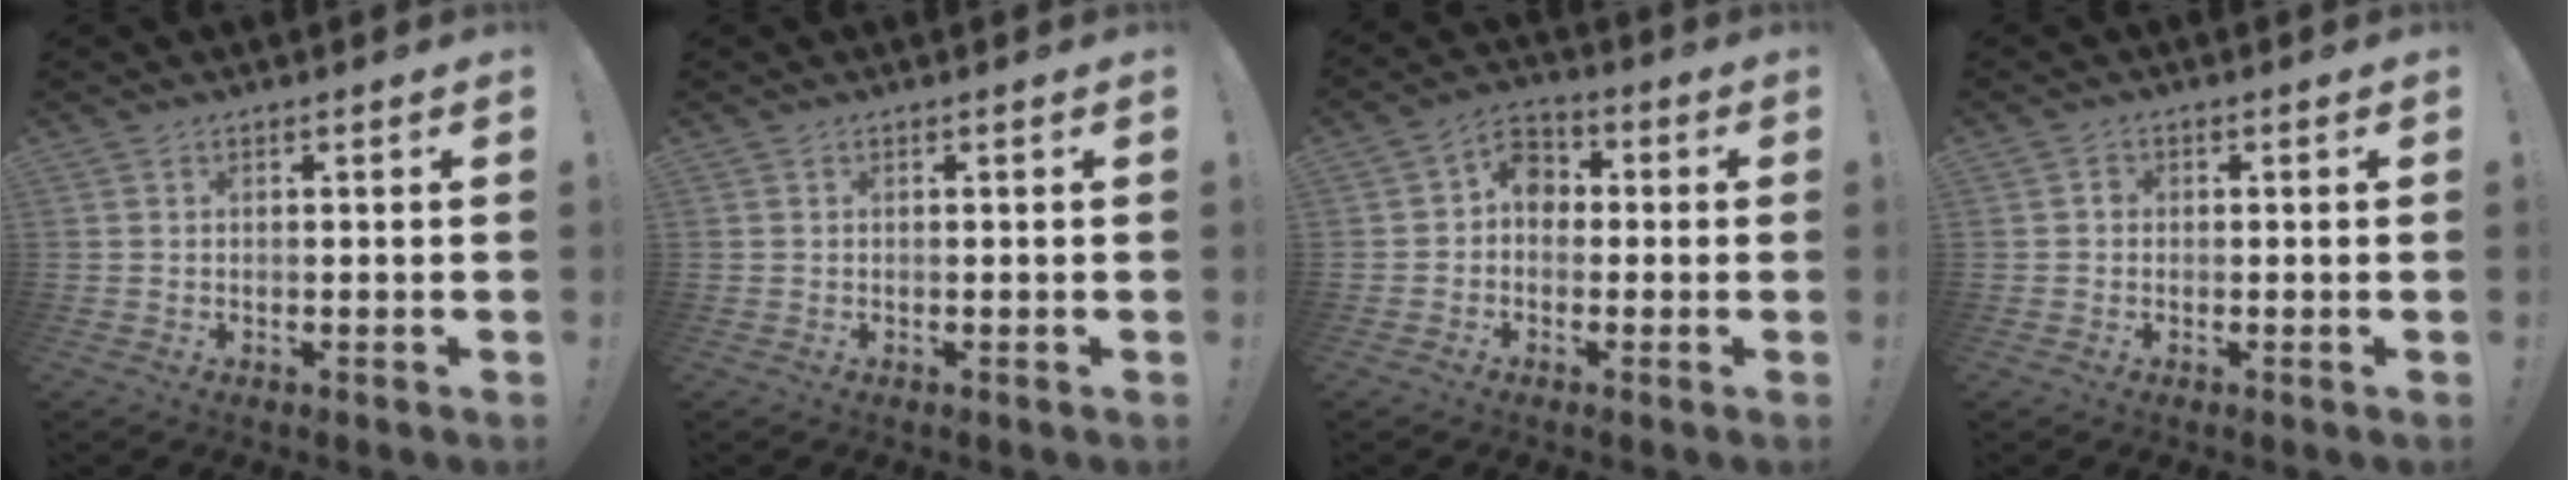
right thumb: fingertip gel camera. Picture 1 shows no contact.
{"total": 0.0}
{"total": 7.0, "force": [-0.1, 5.9, 3.7], "torque": [-0.062, 0.021, 0.004]}
{"total": 1.4, "force": [-0.4, 1.2, 0.6], "torque": [-0.005, 0.003, -0.009]}